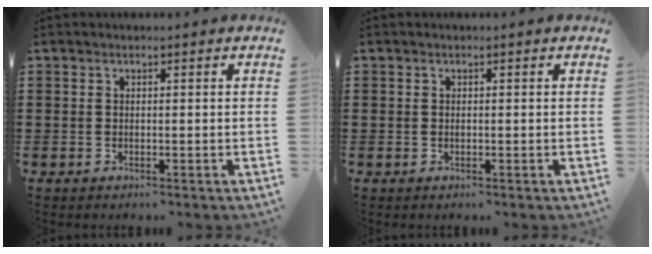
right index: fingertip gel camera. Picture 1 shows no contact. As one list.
[{"total": 0.0}]